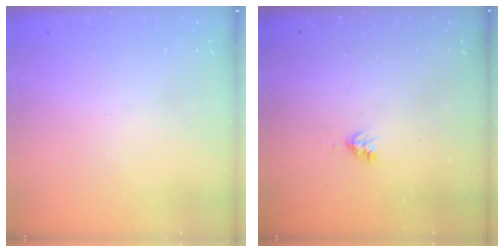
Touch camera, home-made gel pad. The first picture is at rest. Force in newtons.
{"total": 3.6, "press": 3.6, "slide": 0.5}